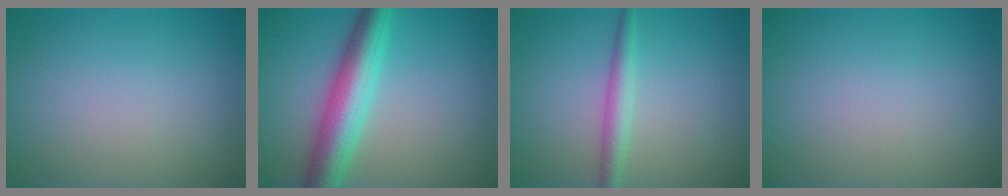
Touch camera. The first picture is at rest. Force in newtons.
{"total": 6.7, "press": 6.7, "slide": 0.3}
{"total": 2.4, "press": 2.4, "slide": 0.0}
{"total": 0.0}